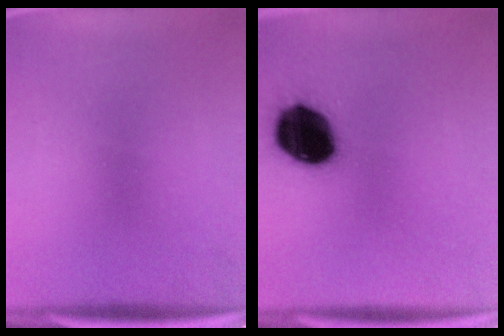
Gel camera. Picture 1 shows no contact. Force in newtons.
{"total": 18.4}